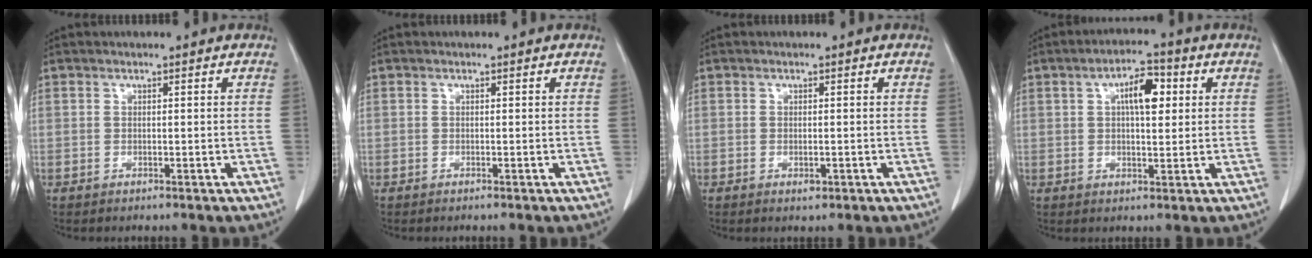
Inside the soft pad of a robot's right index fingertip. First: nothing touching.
{"total": 0.0}
{"total": 1.0, "force": [-0.4, 0.4, 0.8], "torque": [-0.016, -0.003, -0.003]}
{"total": 6.4, "force": [1.8, 2.3, 5.6], "torque": [-0.094, 0.014, 0.029]}